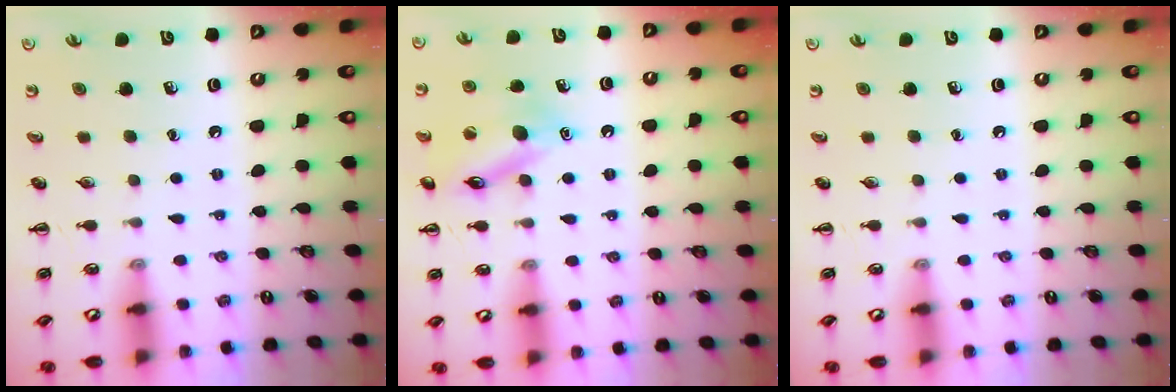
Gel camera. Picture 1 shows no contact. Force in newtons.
{"total": 13.9, "press": 13.8, "slide": 1.3}
{"total": 0.0}